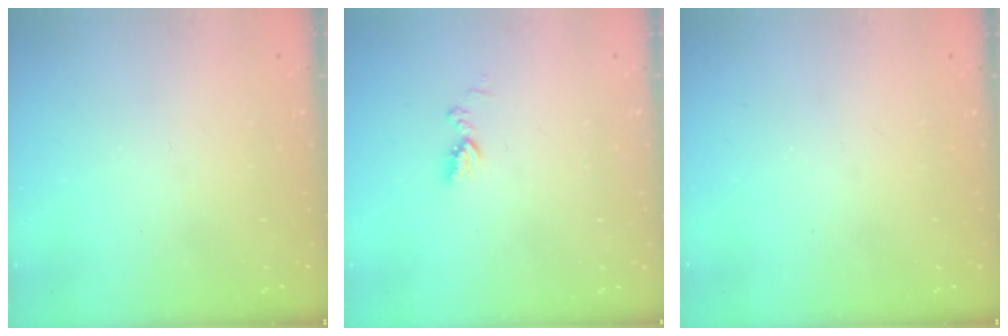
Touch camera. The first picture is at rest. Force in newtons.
{"total": 6.9, "press": 6.8, "slide": 0.8}
{"total": 0.0}